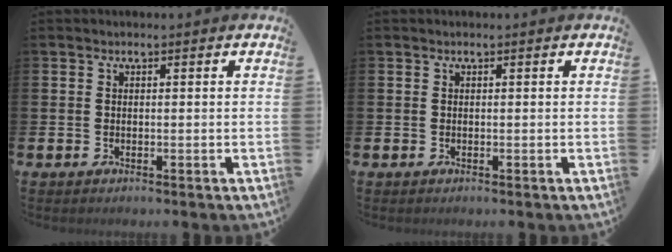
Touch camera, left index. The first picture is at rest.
{"total": 0.0}